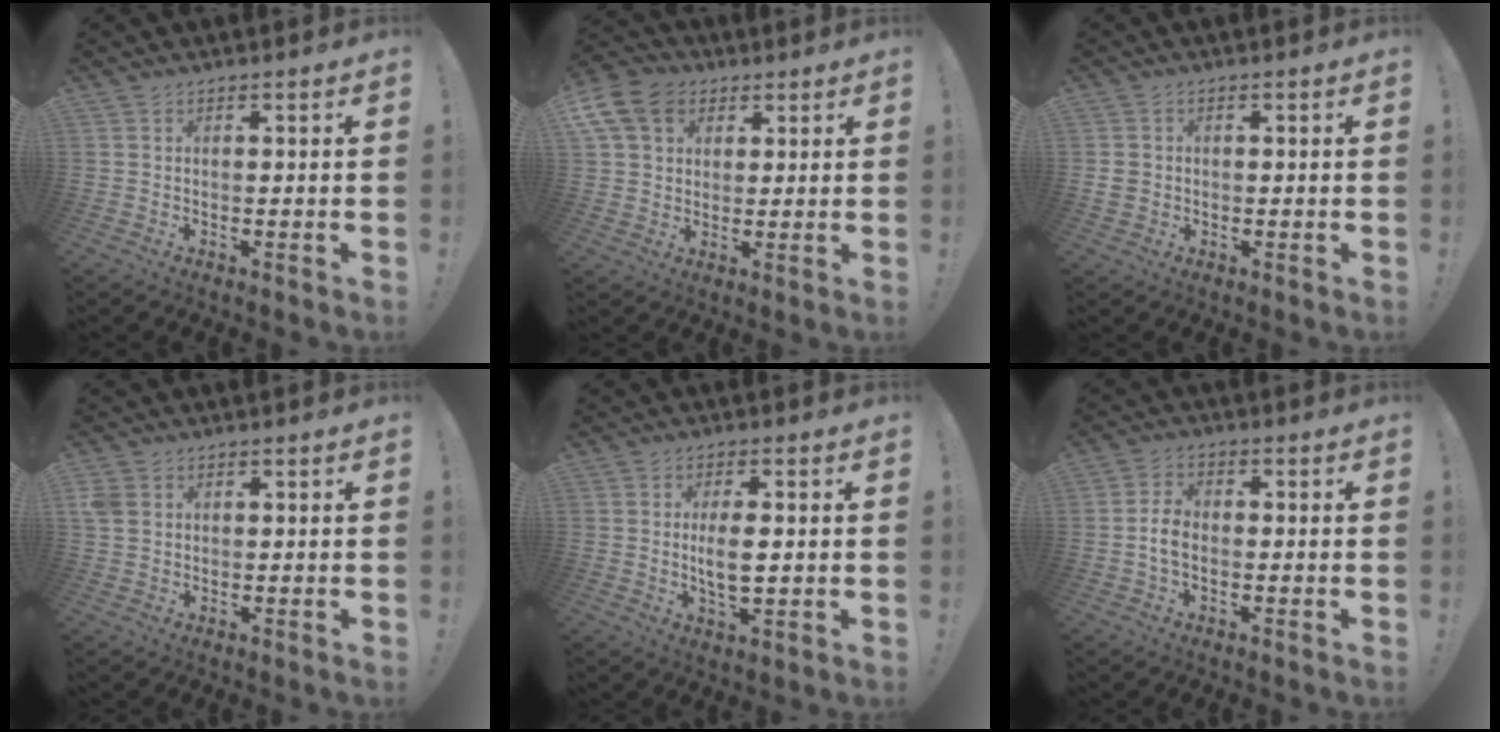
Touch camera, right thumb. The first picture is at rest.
{"total": 13.1, "force": [5.4, 10.0, 6.6], "torque": [-0.123, -0.020, 0.108]}
{"total": 3.0, "force": [-0.1, 2.7, 1.3], "torque": [-0.029, 0.003, 0.000]}
{"total": 3.6, "force": [1.2, 2.8, 1.9], "torque": [-0.031, 0.003, 0.026]}
{"total": 6.5, "force": [0.0, 2.6, 6.0], "torque": [-0.104, -0.007, -0.006]}
{"total": 5.3, "force": [-1.0, 3.2, 4.1], "torque": [-0.079, 0.009, -0.019]}